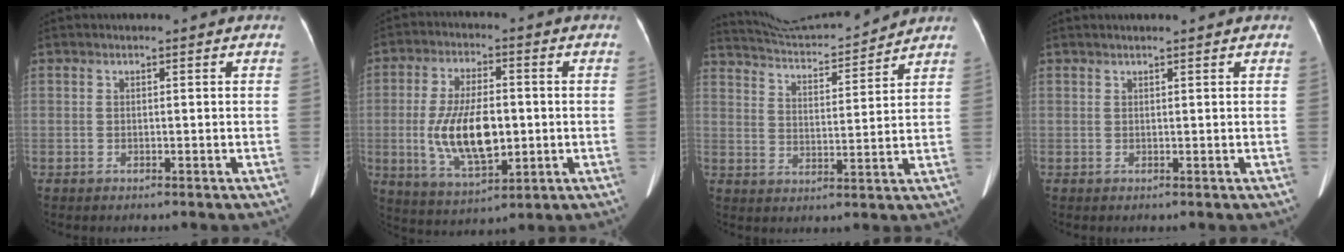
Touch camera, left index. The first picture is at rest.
{"total": 12.1, "force": [-1.4, 5.0, 10.9], "torque": [-0.224, -0.011, -0.019]}
{"total": 13.3, "force": [12.9, 0.2, 3.3], "torque": [-0.070, 0.003, 0.204]}
{"total": 2.2, "force": [1.9, 0.2, 1.1], "torque": [-0.012, 0.016, 0.026]}